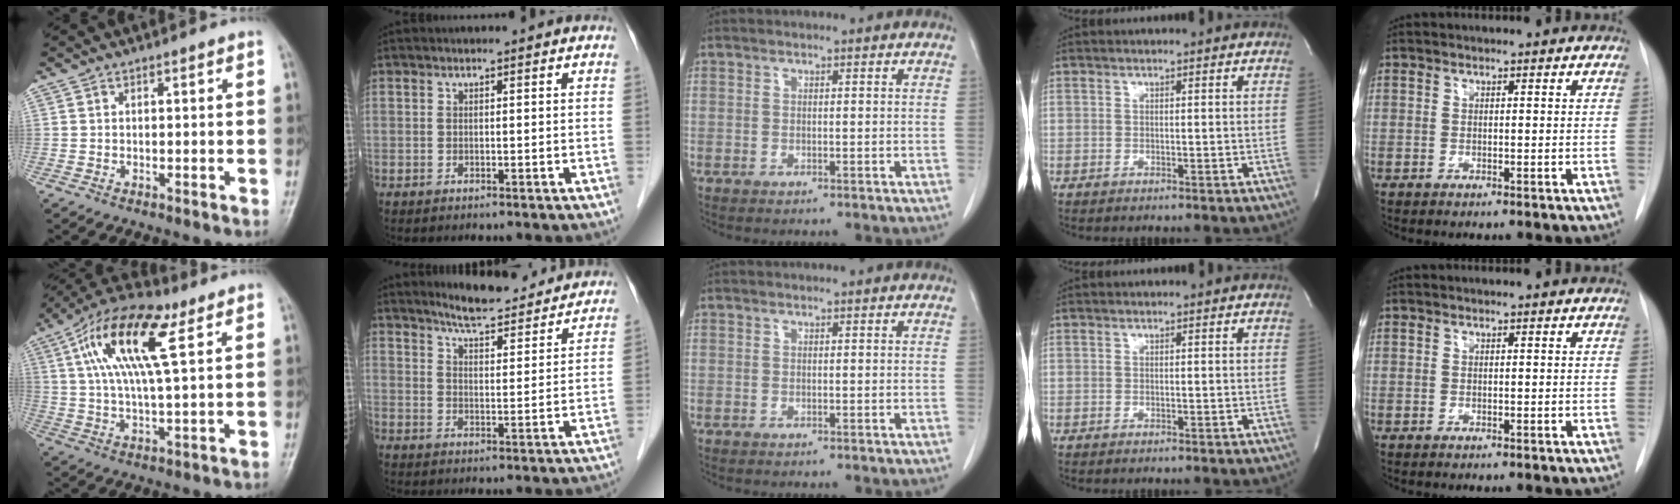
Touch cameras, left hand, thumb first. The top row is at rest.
{"thumb": {"total": 16.2, "force": [6.3, 5.3, 14.0], "torque": [-0.261, 0.008, 0.106]}, "index": {"total": 13.3, "force": [12.3, 2.1, 4.3], "torque": [-0.058, -0.005, 0.162]}}